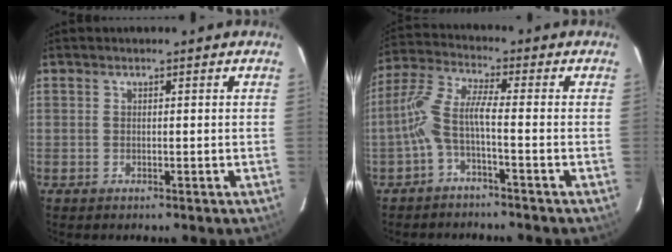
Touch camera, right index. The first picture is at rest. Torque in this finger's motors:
{"motor_torque": [0.86, -0.45, 0.53, 0.16]}